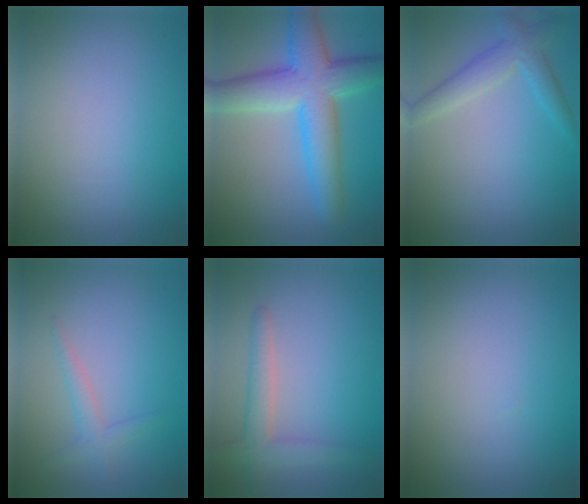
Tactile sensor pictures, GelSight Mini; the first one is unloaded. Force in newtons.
{"total": 8.3, "press": 8.3, "slide": 0.1}
{"total": 3.0, "press": 3.0, "slide": 0.3}
{"total": 1.6, "press": 1.6, "slide": 0.0}
{"total": 2.9, "press": 2.9, "slide": 0.2}
{"total": 0.0}